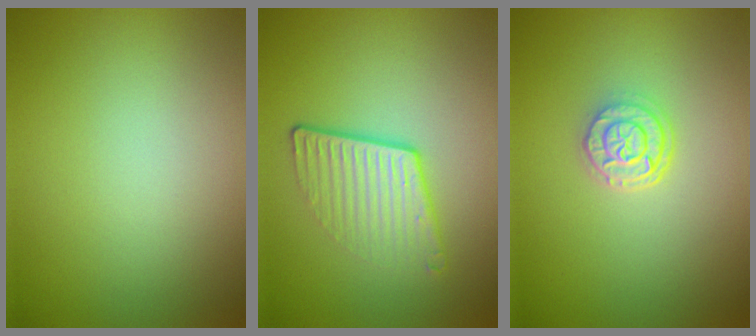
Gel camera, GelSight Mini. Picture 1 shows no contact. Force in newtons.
{"total": 3.7, "press": 2.5, "slide": 2.7}
{"total": 2.7, "press": 2.2, "slide": 1.6}